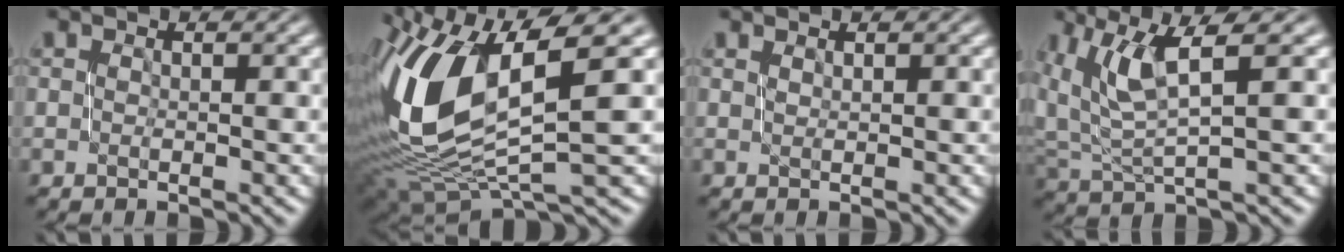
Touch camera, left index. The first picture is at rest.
{"total": 12.1, "force": [2.1, 5.7, 10.5], "torque": [-0.243, -0.012, 0.042]}
{"total": 0.6, "force": [0.6, 0.1, 0.0], "torque": [0.006, 0.002, 0.007]}
{"total": 4.6, "force": [2.8, 1.1, 3.5], "torque": [-0.088, 0.004, 0.062]}